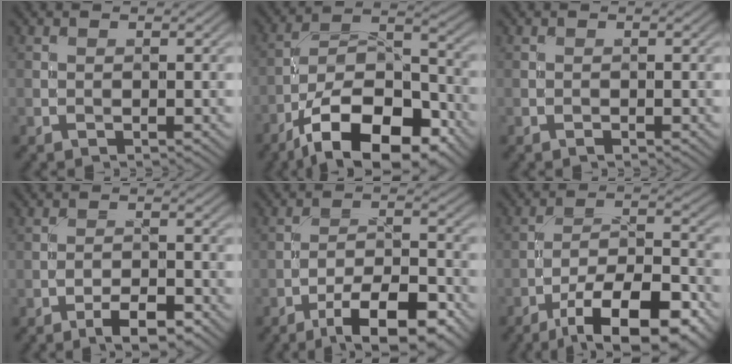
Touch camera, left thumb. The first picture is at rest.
{"total": 15.8, "force": [-9.7, 7.0, 10.4], "torque": [-0.179, -0.010, -0.171]}
{"total": 0.0}
{"total": 4.3, "force": [-2.8, 1.3, 3.0], "torque": [-0.048, 0.007, -0.047]}
{"total": 10.6, "force": [-6.8, 3.4, 7.5], "torque": [-0.118, 0.005, -0.111]}
{"total": 14.4, "force": [-9.2, 4.6, 10.1], "torque": [-0.165, -0.009, -0.148]}